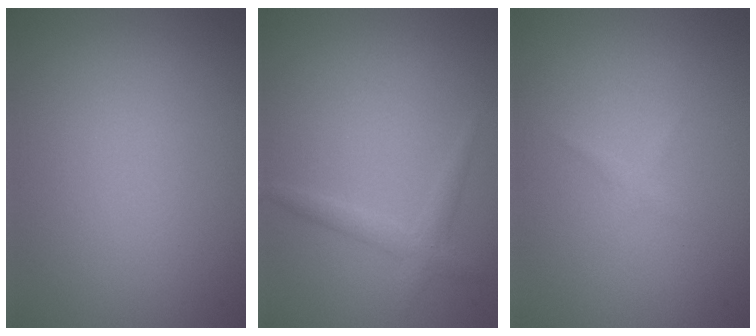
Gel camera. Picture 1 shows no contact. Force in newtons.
{"total": 1.6, "press": 1.6, "slide": 0.1}
{"total": 0.6, "press": 0.6, "slide": 0.0}